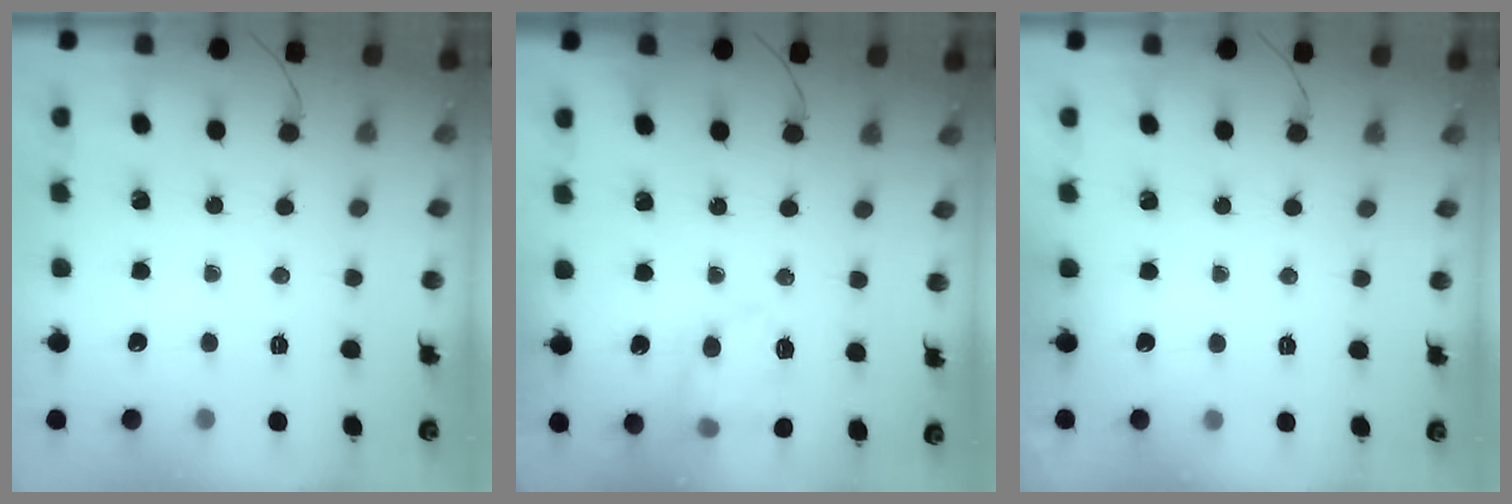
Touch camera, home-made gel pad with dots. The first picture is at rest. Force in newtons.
{"total": 12.6, "press": 12.4, "slide": 2.0}
{"total": 1.9, "press": 1.9, "slide": 0.3}